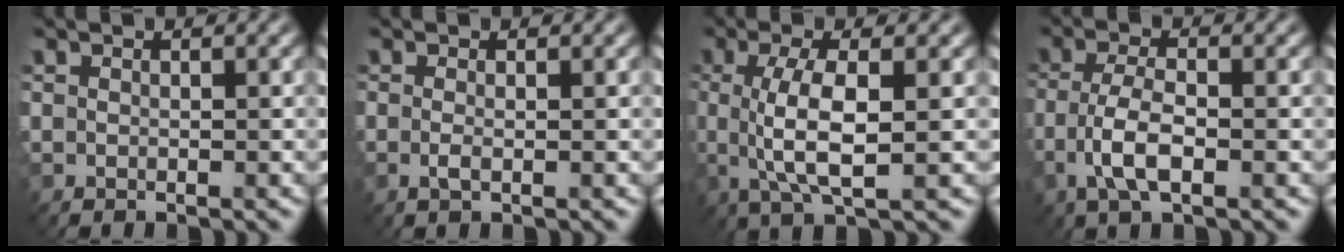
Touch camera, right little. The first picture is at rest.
{"total": 0.9, "force": [-0.2, 0.2, 0.9], "torque": [-0.021, -0.004, -0.004]}
{"total": 5.3, "force": [0.0, 1.4, 5.1], "torque": [-0.106, 0.001, 0.002]}
{"total": 4.0, "force": [-1.5, 1.3, 3.5], "torque": [-0.075, 0.003, -0.034]}